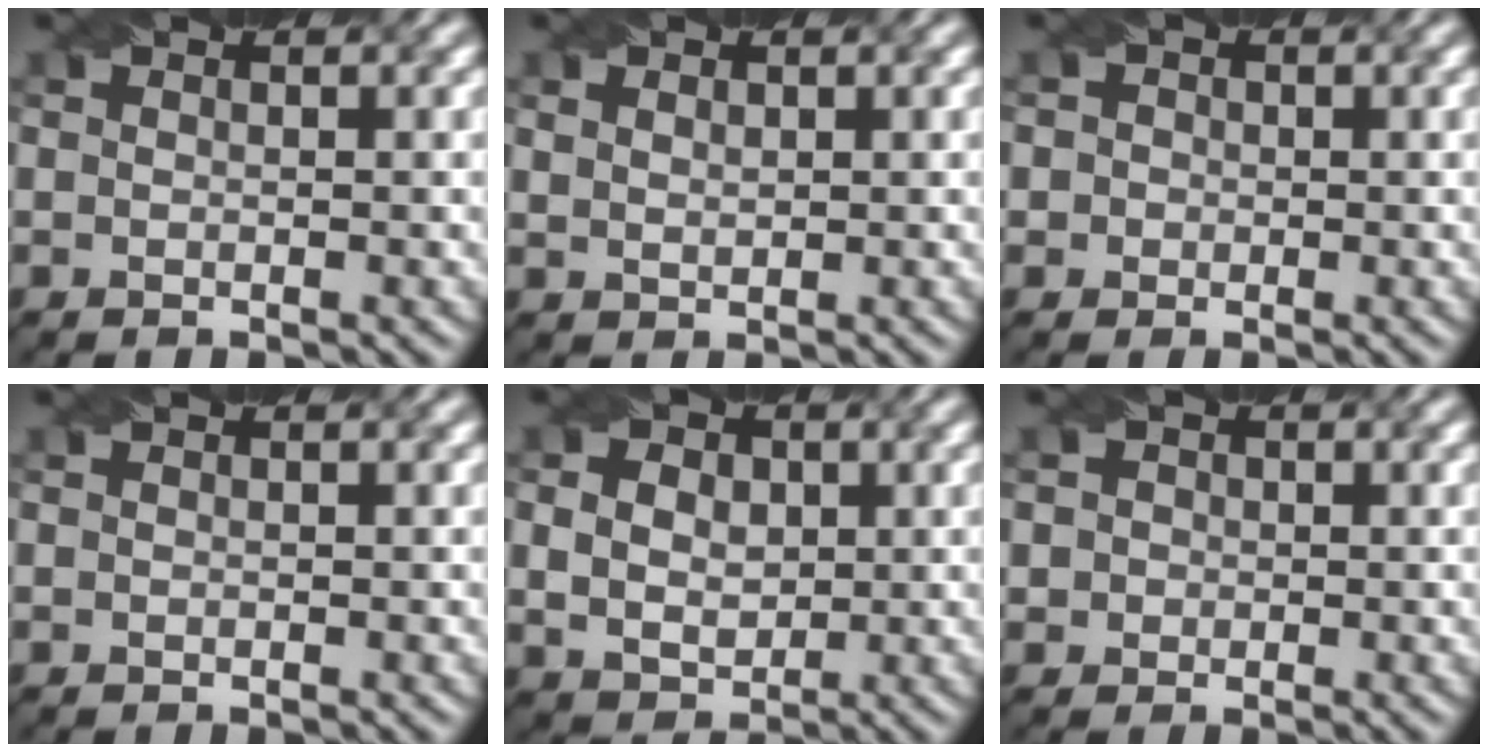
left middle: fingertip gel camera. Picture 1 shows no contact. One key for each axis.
{"total": 1.2, "fx": 0.7, "fy": 0.7, "fz": 0.7, "tx": -0.015, "ty": 0.001, "tz": 0.019}
{"total": 2.4, "fx": 0.7, "fy": 2.2, "fz": 0.8, "tx": 0.005, "ty": 0.017, "tz": -0.001}
{"total": 0.0}
{"total": 5.2, "fx": 1.2, "fy": 3.9, "fz": 3.2, "tx": -0.064, "ty": 0.014, "tz": 0.013}
{"total": 2.4, "fx": 0.7, "fy": 2.1, "fz": 0.8, "tx": 0.000, "ty": 0.014, "tz": 0.006}